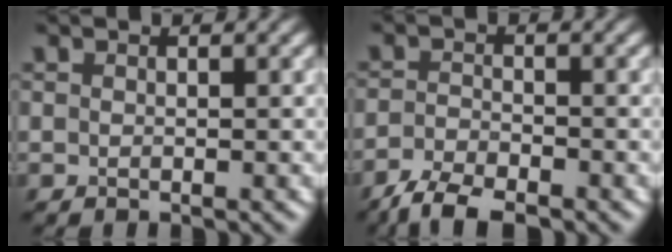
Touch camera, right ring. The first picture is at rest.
{"total": 4.0, "force": [-3.3, 1.1, 2.0], "torque": [-0.040, -0.007, -0.072]}